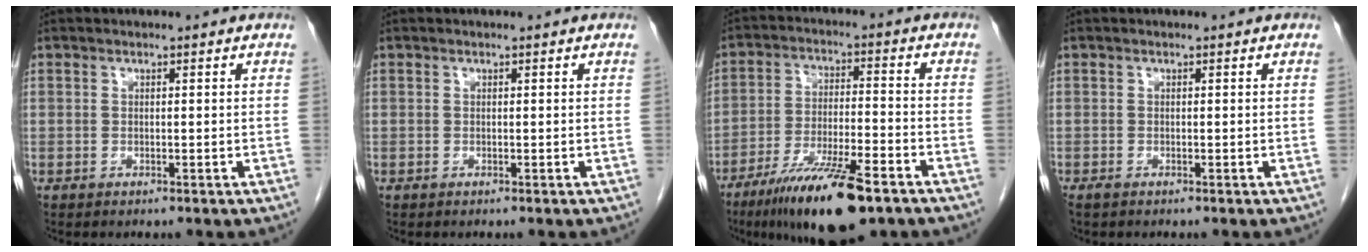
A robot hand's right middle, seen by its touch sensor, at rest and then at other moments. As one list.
[{"total": 0.0}, {"total": 14.7, "force": [-9.7, 2.5, 10.8], "torque": [-0.190, -0.029, -0.166]}, {"total": 0.6, "force": [-0.5, 0.2, 0.3], "torque": [-0.011, -0.002, -0.008]}]